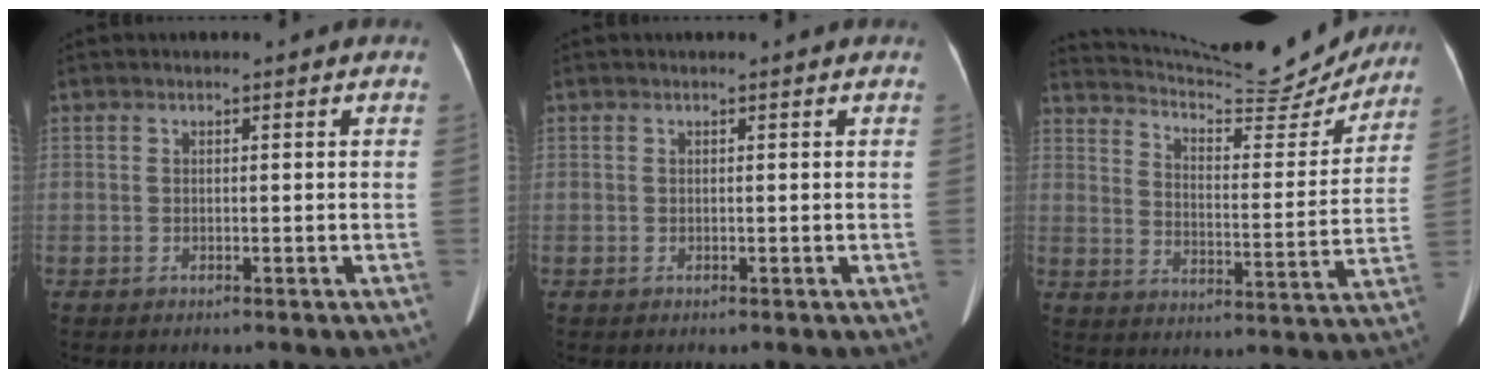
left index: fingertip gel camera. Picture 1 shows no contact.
{"total": 0.8, "force": [0.7, 0.0, 0.3], "torque": [-0.007, 0.005, 0.010]}
{"total": 21.2, "force": [20.0, 2.4, 6.4], "torque": [-0.107, -0.043, 0.272]}